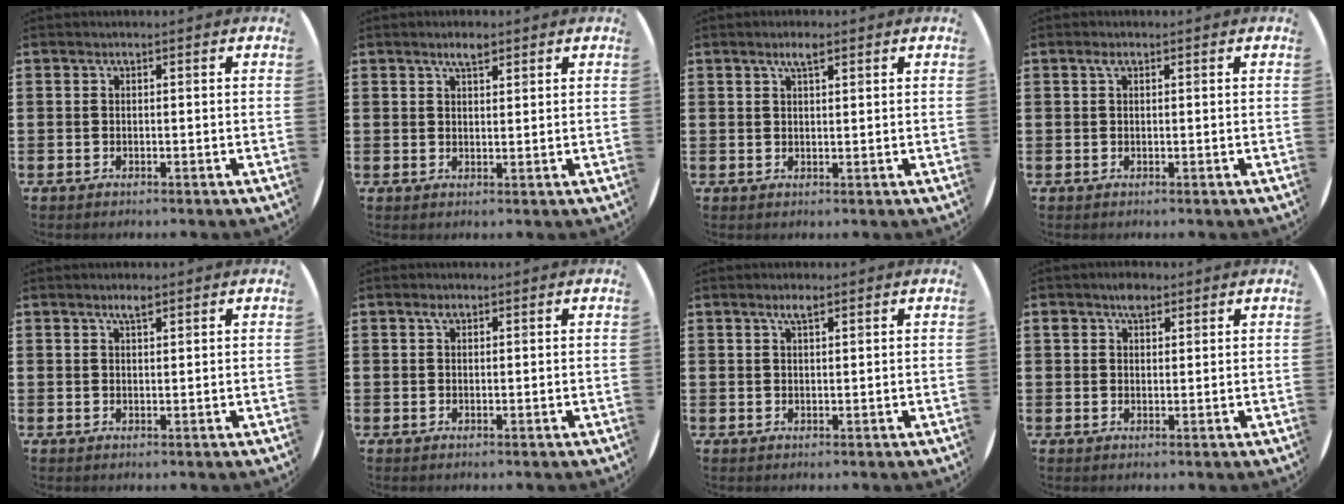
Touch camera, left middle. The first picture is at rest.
{"total": 2.6, "force": [2.1, 0.8, 1.3], "torque": [-0.027, 0.005, 0.038]}
{"total": 2.4, "force": [1.8, 0.5, 1.6], "torque": [-0.032, 0.006, 0.030]}
{"total": 0.9, "force": [0.4, 0.4, 0.6], "torque": [-0.005, 0.001, 0.005]}
{"total": 1.8, "force": [1.5, 0.3, 0.9], "torque": [-0.019, 0.004, 0.025]}
{"total": 0.9, "force": [0.6, 0.5, 0.5], "torque": [-0.003, 0.001, 0.009]}
{"total": 2.0, "force": [1.4, 0.4, 1.3], "torque": [-0.025, 0.005, 0.024]}
{"total": 2.8, "force": [2.1, 1.6, 1.0], "torque": [-0.006, 0.000, 0.035]}